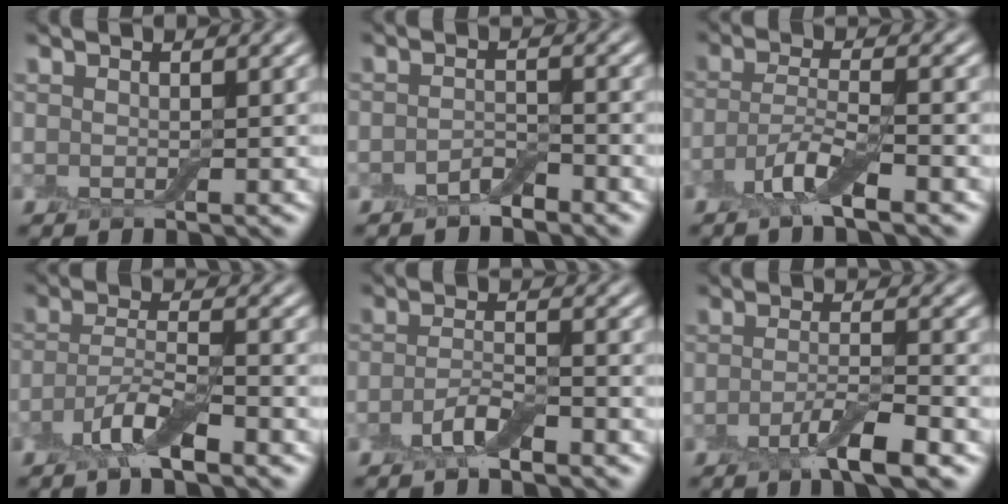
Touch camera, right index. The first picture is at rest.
{"total": 1.7, "force": [-1.3, 0.6, 0.9], "torque": [-0.017, 0.004, -0.027]}
{"total": 3.8, "force": [-2.3, 0.7, 2.9], "torque": [-0.061, 0.001, -0.055]}
{"total": 4.1, "force": [-2.6, 1.0, 3.1], "torque": [-0.061, 0.002, -0.059]}
{"total": 2.7, "force": [-1.7, 0.8, 1.9], "torque": [-0.041, 0.004, -0.041]}
{"total": 3.8, "force": [-2.0, 0.7, 3.1], "torque": [-0.056, 0.002, -0.046]}